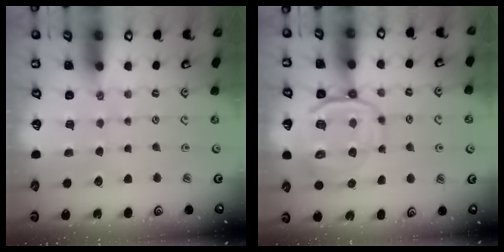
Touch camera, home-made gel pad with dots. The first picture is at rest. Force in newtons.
{"total": 13.4, "press": 13.3, "slide": 1.9}